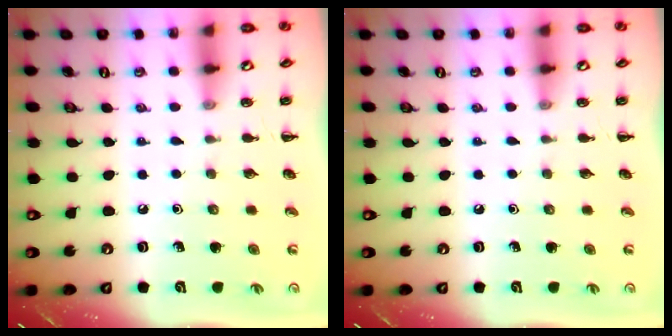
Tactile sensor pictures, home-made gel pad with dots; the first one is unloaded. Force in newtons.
{"total": 0.0}